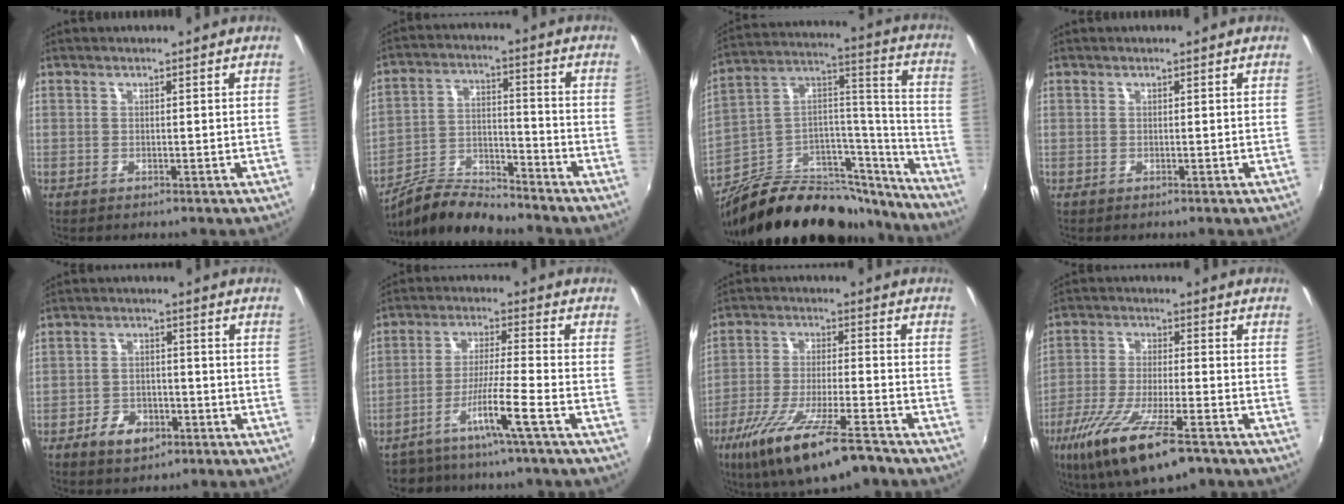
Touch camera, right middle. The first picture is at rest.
{"total": 9.7, "force": [-9.0, 2.6, 2.8], "torque": [-0.064, 0.012, -0.166]}
{"total": 29.8, "force": [-23.5, 12.3, 13.6], "torque": [-0.206, 0.061, -0.344]}
{"total": 0.0}
{"total": 6.1, "force": [-3.6, 3.8, 3.2], "torque": [-0.083, 0.002, -0.056]}
{"total": 6.3, "force": [-4.1, -0.2, 4.8], "torque": [-0.098, 0.002, -0.073]}
{"total": 17.2, "force": [-11.8, 3.7, 12.1], "torque": [-0.236, -0.045, -0.203]}
{"total": 17.2, "force": [-10.4, 4.3, 13.0], "torque": [-0.259, -0.055, -0.188]}